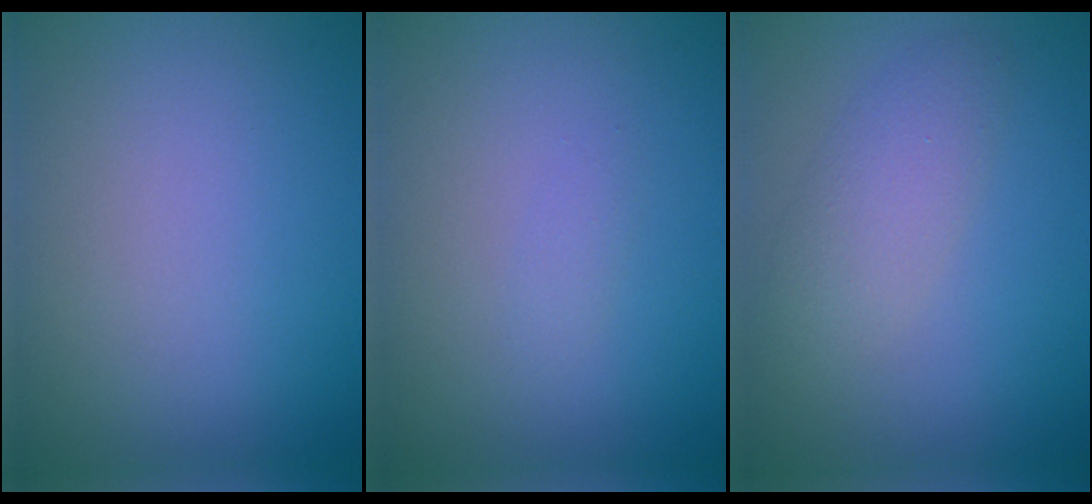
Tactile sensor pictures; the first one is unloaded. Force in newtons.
{"total": 0.6, "press": 0.6, "slide": 0.0}
{"total": 2.8, "press": 2.8, "slide": 0.1}